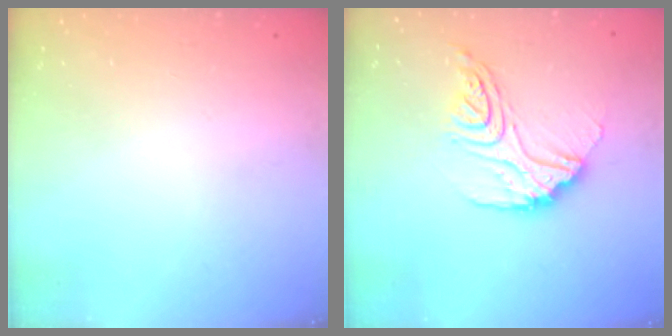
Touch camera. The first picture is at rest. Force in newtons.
{"total": 14.0, "press": 14.0, "slide": 0.8}